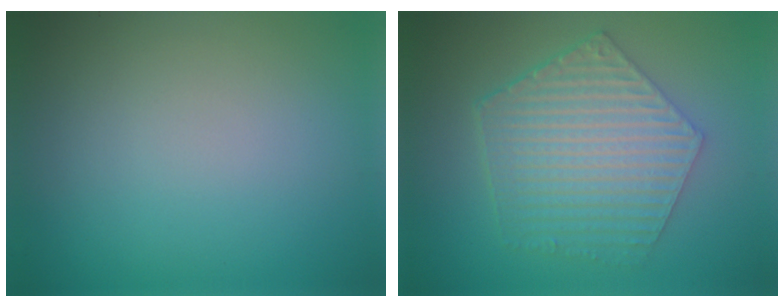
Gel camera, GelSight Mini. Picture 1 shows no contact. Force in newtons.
{"total": 6.5, "press": 4.7, "slide": 4.5}